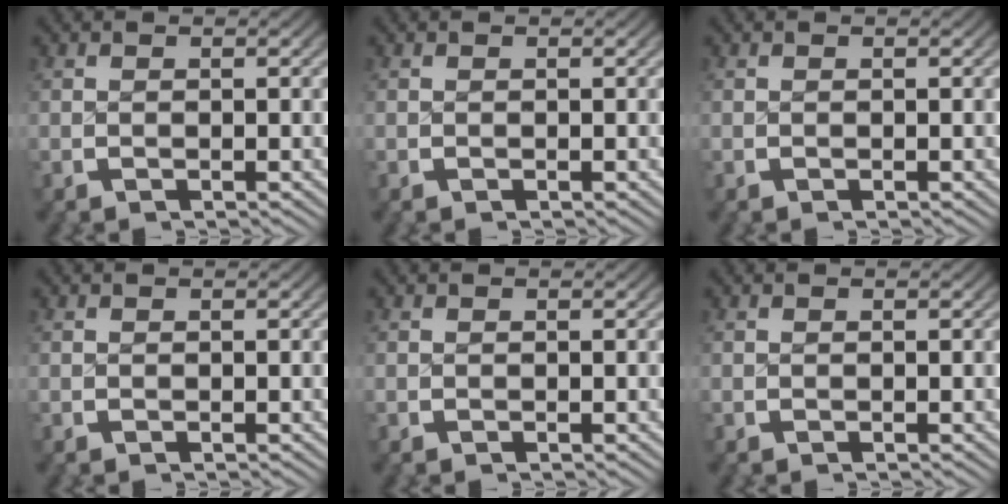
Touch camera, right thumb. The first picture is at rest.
{"total": 0.0}
{"total": 0.0}
{"total": 0.0}
{"total": 0.0}
{"total": 0.0}